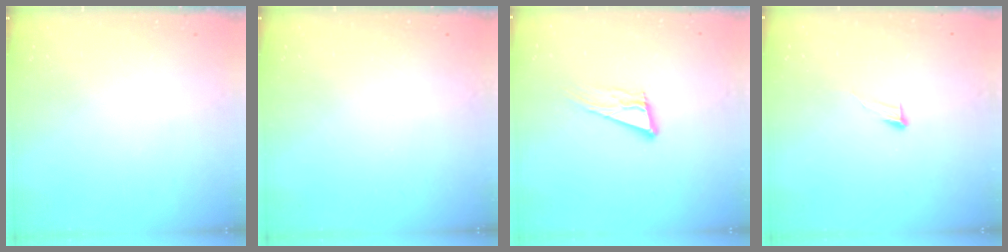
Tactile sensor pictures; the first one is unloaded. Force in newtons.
{"total": 0.0}
{"total": 12.4, "press": 11.9, "slide": 3.3}
{"total": 5.2, "press": 5.1, "slide": 0.4}